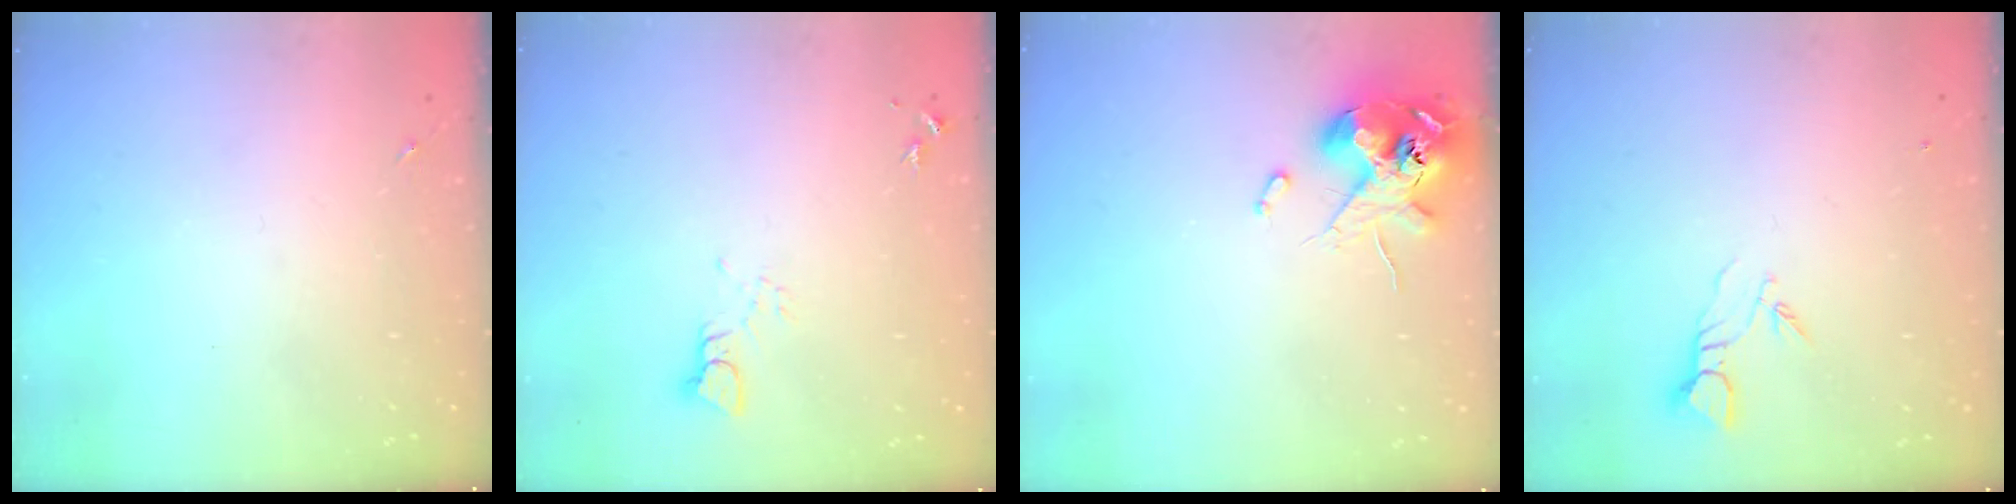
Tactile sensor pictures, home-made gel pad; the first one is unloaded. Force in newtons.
{"total": 3.3, "press": 3.3, "slide": 0.1}
{"total": 12.1, "press": 12.0, "slide": 2.0}
{"total": 3.8, "press": 3.8, "slide": 0.3}